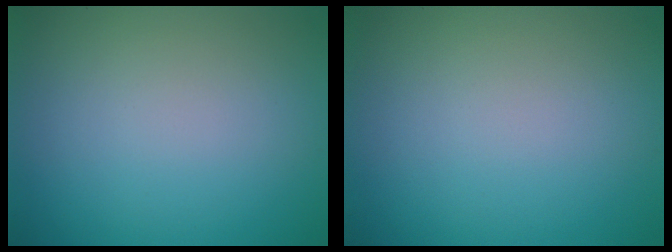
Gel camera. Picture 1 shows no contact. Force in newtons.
{"total": 0.0}